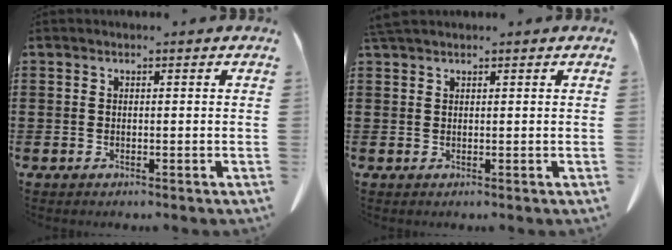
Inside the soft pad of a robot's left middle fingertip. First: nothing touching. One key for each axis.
{"total": 1.4, "fx": 1.2, "fy": 0.3, "fz": 0.6, "tx": -0.016, "ty": 0.000, "tz": 0.024}